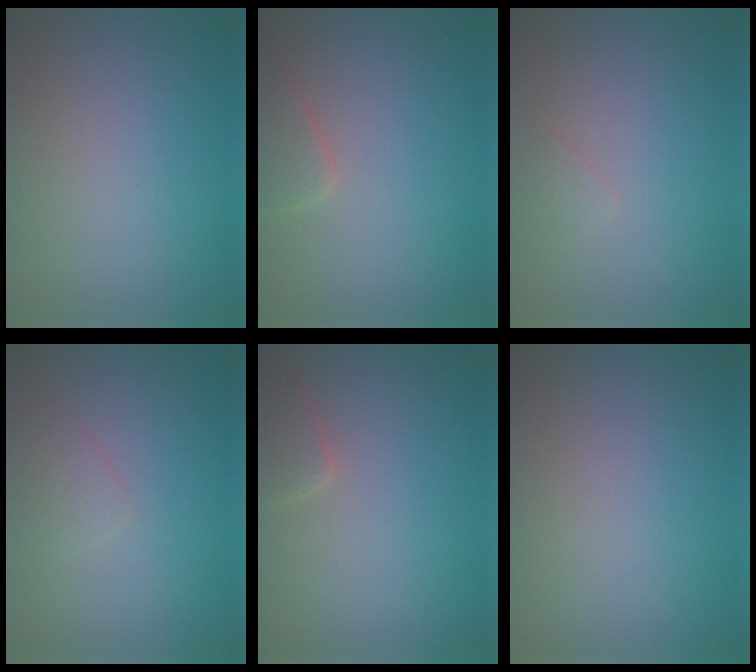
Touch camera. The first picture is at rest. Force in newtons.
{"total": 2.0, "press": 2.0, "slide": 0.2}
{"total": 0.6, "press": 0.6, "slide": 0.1}
{"total": 1.1, "press": 1.1, "slide": 0.1}
{"total": 1.8, "press": 1.8, "slide": 0.1}
{"total": 0.0}